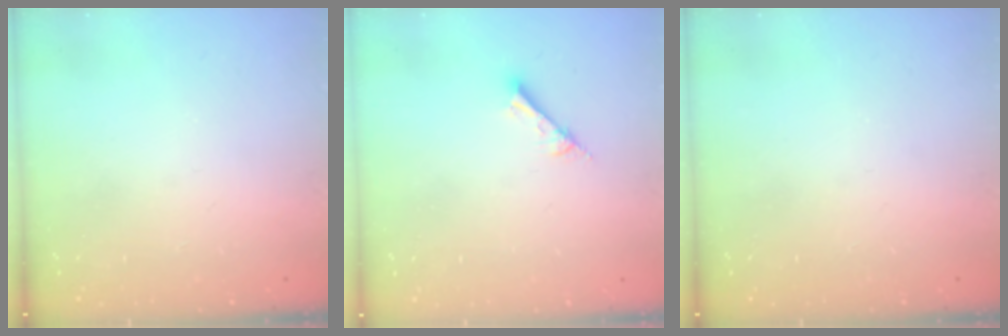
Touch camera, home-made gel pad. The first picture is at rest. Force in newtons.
{"total": 2.6, "press": 2.6, "slide": 0.1}
{"total": 0.0}